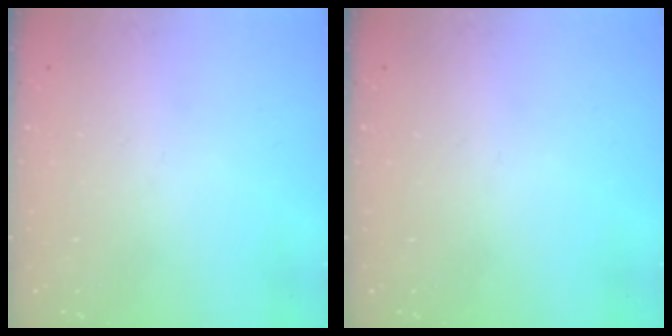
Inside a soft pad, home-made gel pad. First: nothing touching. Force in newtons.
{"total": 0.0}